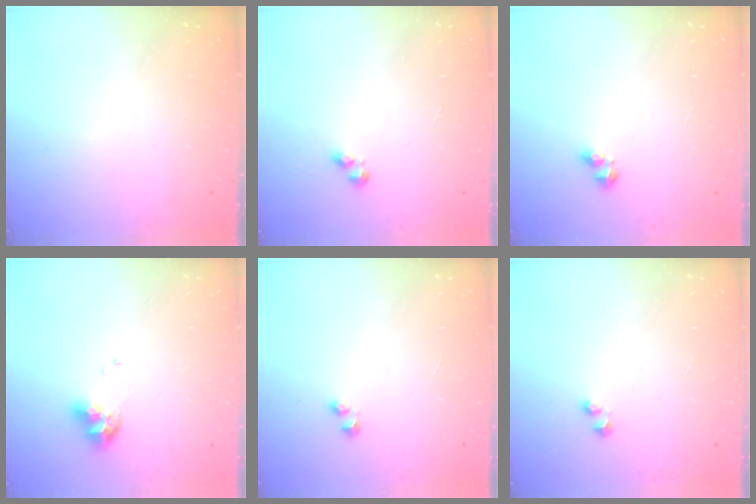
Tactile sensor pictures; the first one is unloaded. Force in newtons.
{"total": 2.1, "press": 2.0, "slide": 0.3}
{"total": 3.1, "press": 3.0, "slide": 0.7}
{"total": 9.5, "press": 9.4, "slide": 1.1}
{"total": 1.5, "press": 1.2, "slide": 0.8}
{"total": 1.5, "press": 1.2, "slide": 0.8}